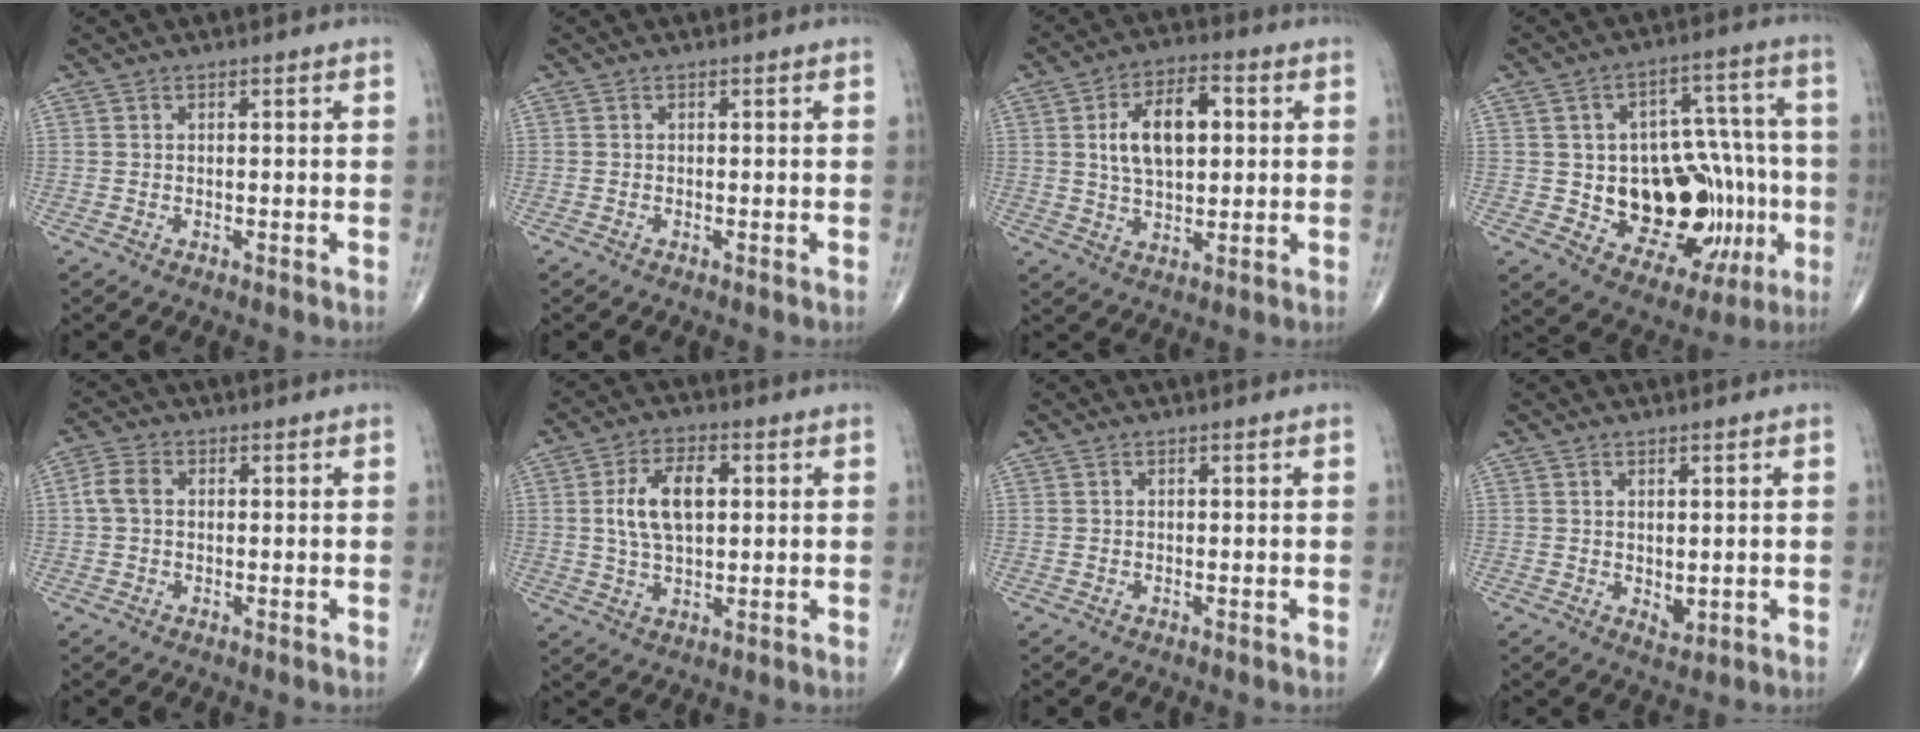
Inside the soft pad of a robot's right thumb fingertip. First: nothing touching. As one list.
[{"total": 0.0}, {"total": 11.7, "force": [2.2, 6.2, 9.7], "torque": [-0.153, 0.008, 0.037]}, {"total": 22.6, "force": [-4.0, 13.9, 17.4], "torque": [-0.184, 0.023, -0.036]}, {"total": 4.0, "force": [0.4, 2.9, 2.7], "torque": [-0.058, 0.013, 0.002]}, {"total": 9.7, "force": [1.7, 5.1, 8.0], "torque": [-0.144, 0.005, 0.032]}, {"total": 0.0}, {"total": 2.2, "force": [0.2, 1.3, 1.8], "torque": [-0.021, -0.009, 0.009]}]